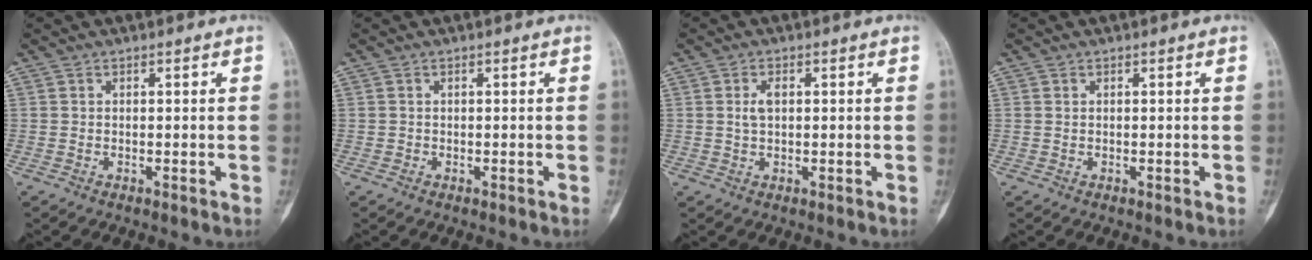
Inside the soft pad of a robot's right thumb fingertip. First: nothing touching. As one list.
[{"total": 0.0}, {"total": 2.5, "force": [0.5, 1.4, 2.1], "torque": [-0.040, 0.003, 0.011]}, {"total": 0.0}]